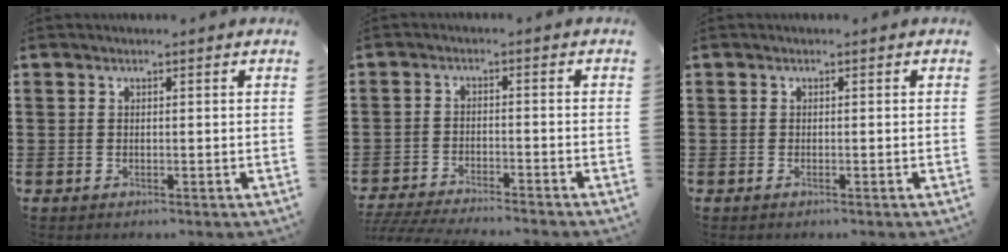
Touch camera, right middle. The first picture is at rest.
{"total": 3.9, "force": [-3.8, -0.2, 0.7], "torque": [-0.026, -0.010, -0.083]}
{"total": 0.0}